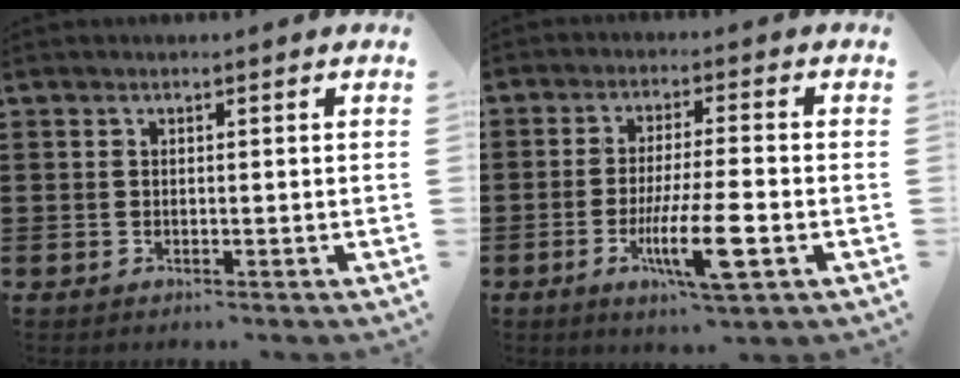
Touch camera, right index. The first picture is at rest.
{"total": 9.8, "force": [-3.3, 1.4, 9.2], "torque": [-0.172, -0.016, -0.059]}